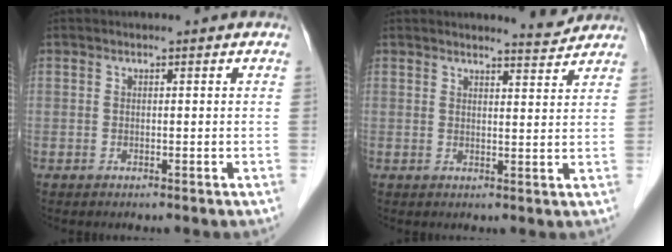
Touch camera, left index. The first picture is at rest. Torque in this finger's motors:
{"motor_torque": [0.57, -0.62, 0.09, 0.01]}